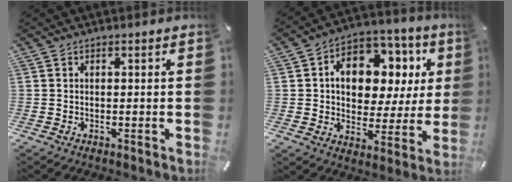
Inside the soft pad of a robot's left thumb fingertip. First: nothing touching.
{"total": 14.0, "force": [3.7, 10.2, 8.8], "torque": [-0.137, -0.018, 0.071]}